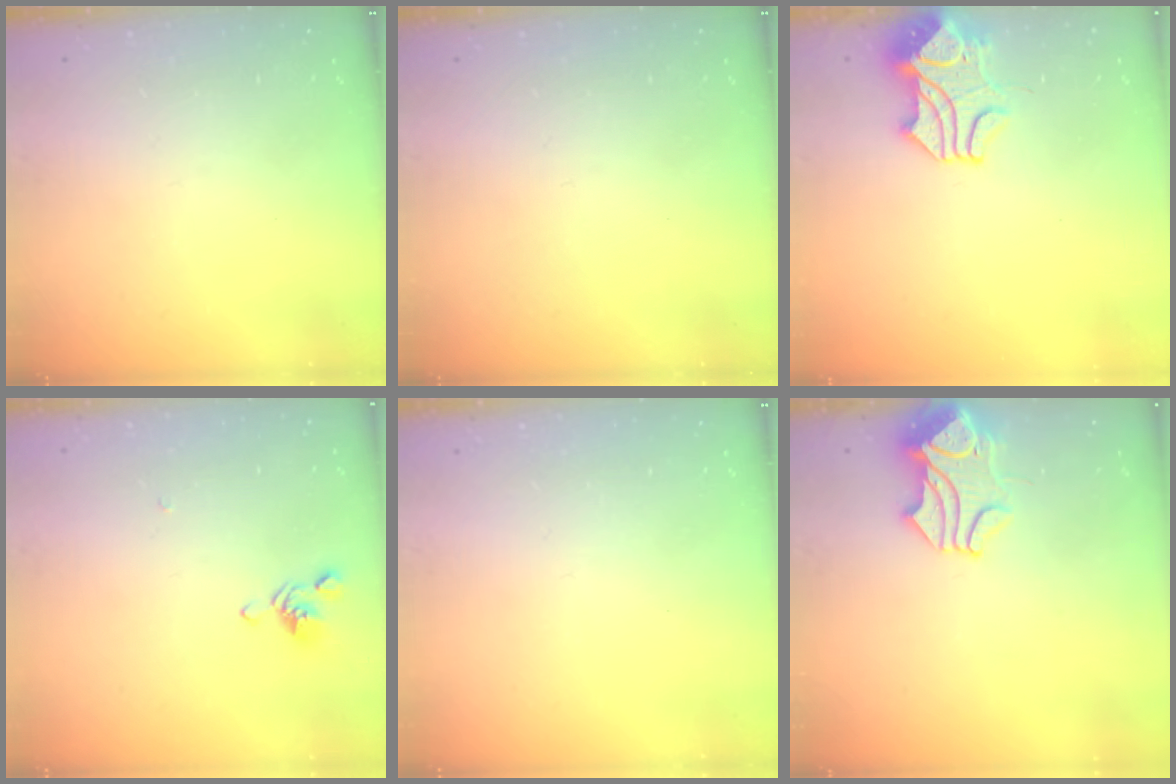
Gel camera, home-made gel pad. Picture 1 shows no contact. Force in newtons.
{"total": 0.0}
{"total": 2.8, "press": 2.5, "slide": 1.1}
{"total": 2.9, "press": 2.8, "slide": 0.6}
{"total": 0.0}
{"total": 1.4, "press": 0.9, "slide": 1.0}